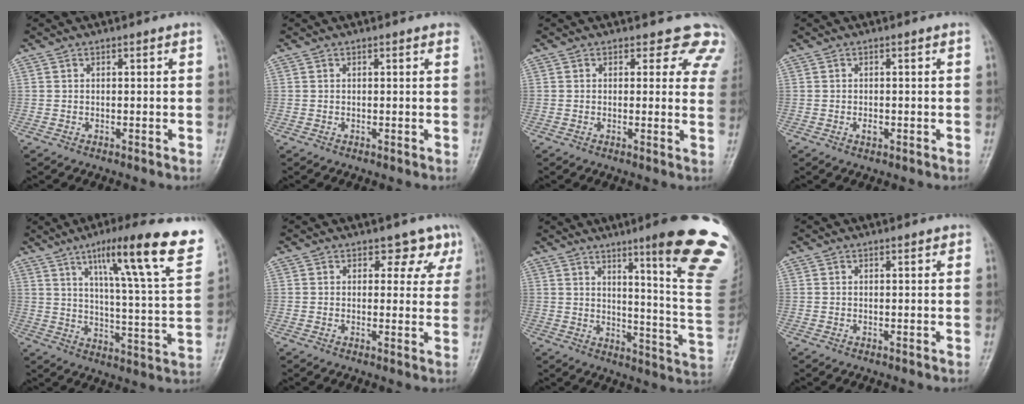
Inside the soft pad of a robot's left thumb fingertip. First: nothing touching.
{"total": 0.9, "force": [0.6, 0.4, 0.5], "torque": [-0.004, 0.001, 0.002]}
{"total": 7.8, "force": [6.4, 4.2, 1.9], "torque": [0.031, -0.023, 0.038]}
{"total": 1.0, "force": [-0.3, 0.6, 0.8], "torque": [-0.012, 0.000, -0.005]}
{"total": 22.2, "force": [12.1, 3.0, 18.4], "torque": [-0.241, -0.035, 0.177]}
{"total": 4.4, "force": [2.9, 3.0, 1.4], "torque": [0.017, -0.018, 0.023]}
{"total": 22.3, "force": [13.1, 1.9, 17.9], "torque": [-0.196, -0.077, 0.175]}
{"total": 0.7, "force": [0.4, 0.4, 0.4], "torque": [-0.001, -0.001, 0.000]}